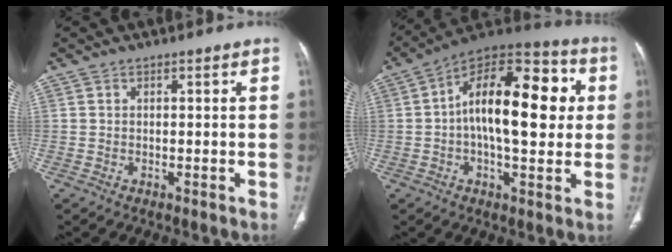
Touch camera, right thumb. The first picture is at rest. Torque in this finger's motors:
{"motor_torque": [-1.11, 2.16, 1.32, 0.55, 0.38]}